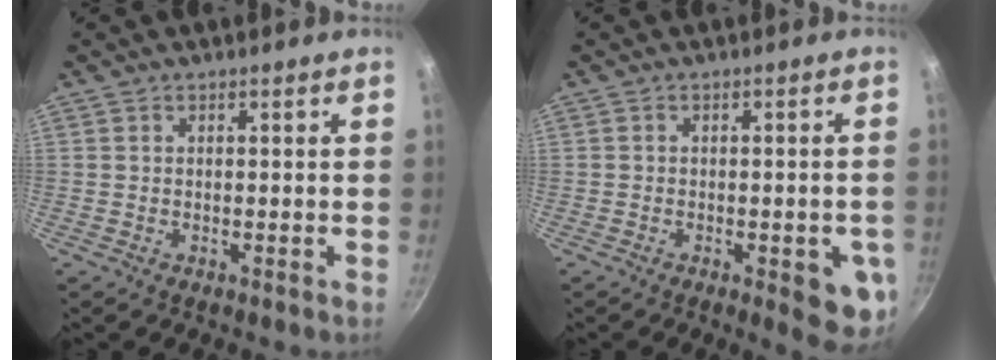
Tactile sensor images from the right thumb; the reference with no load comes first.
{"total": 8.6, "force": [-2.7, 3.1, 7.6], "torque": [-0.062, 0.007, -0.030]}